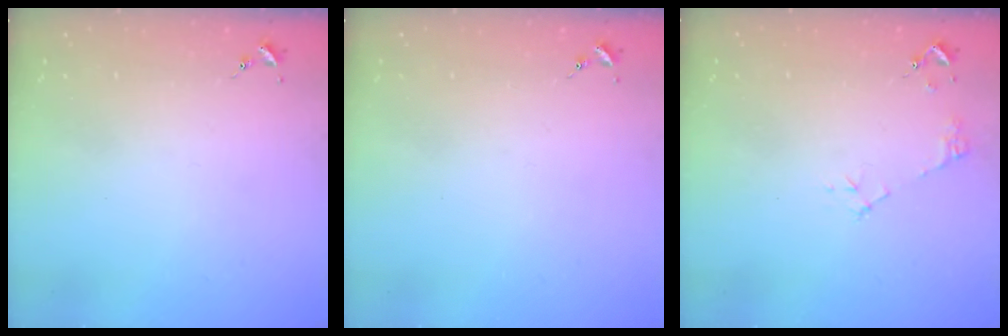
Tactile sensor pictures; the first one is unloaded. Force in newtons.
{"total": 0.0}
{"total": 6.4, "press": 6.4, "slide": 0.6}